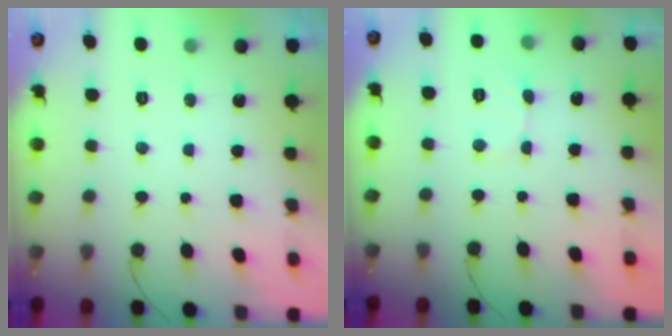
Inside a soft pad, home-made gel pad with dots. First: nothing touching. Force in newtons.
{"total": 2.4, "press": 2.4, "slide": 0.2}